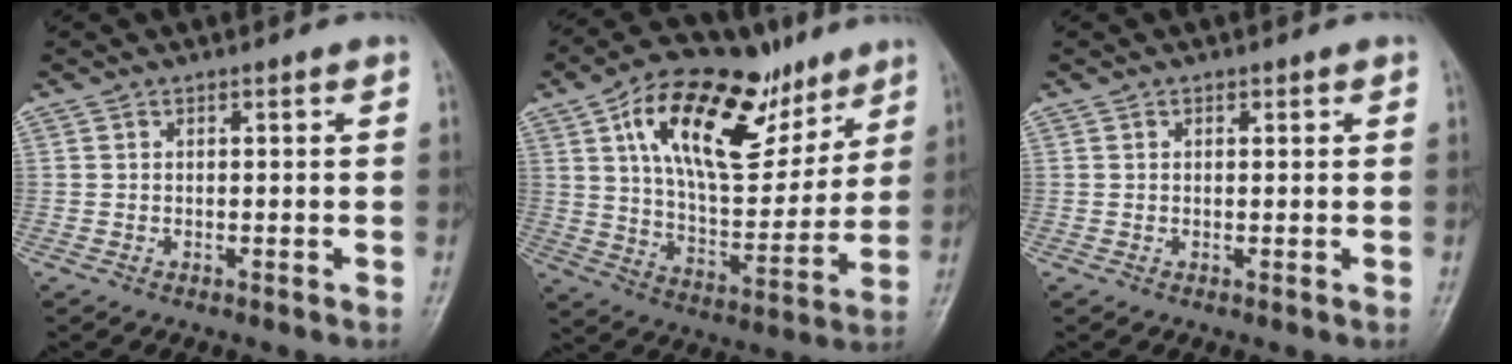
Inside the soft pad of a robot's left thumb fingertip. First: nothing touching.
{"total": 24.6, "force": [12.6, 11.8, 17.6], "torque": [-0.242, -0.035, 0.215]}
{"total": 0.6, "force": [0.3, 0.5, 0.3], "torque": [-0.001, -0.001, 0.002]}